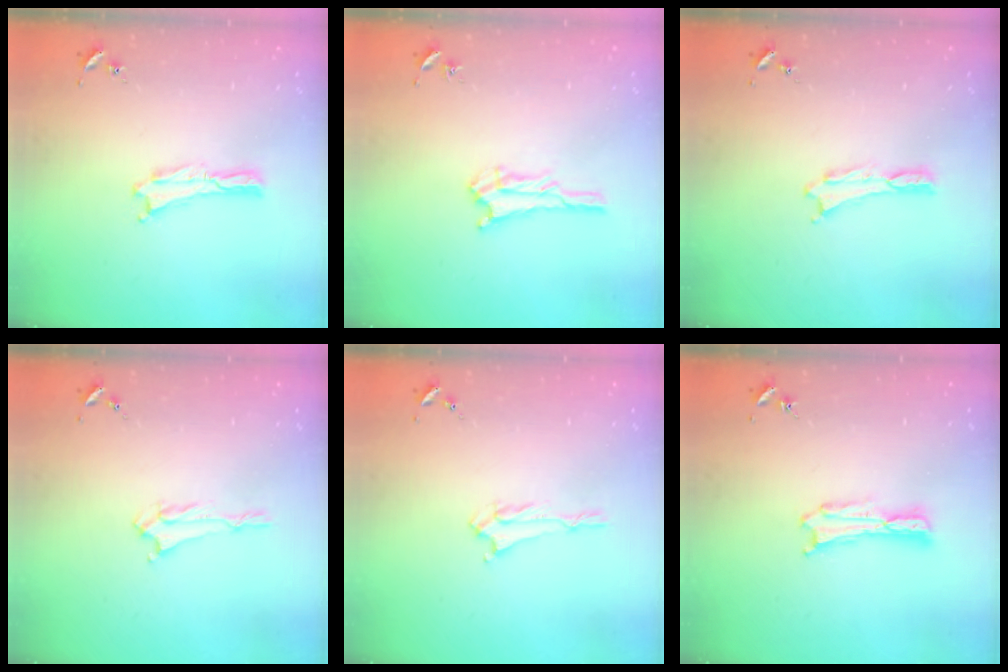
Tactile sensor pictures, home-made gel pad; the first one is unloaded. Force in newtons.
{"total": 2.3, "press": 2.2, "slide": 0.2}
{"total": 0.0}
{"total": 1.4, "press": 1.3, "slide": 0.2}
{"total": 1.4, "press": 1.3, "slide": 0.2}
{"total": 0.6, "press": 0.6, "slide": 0.2}